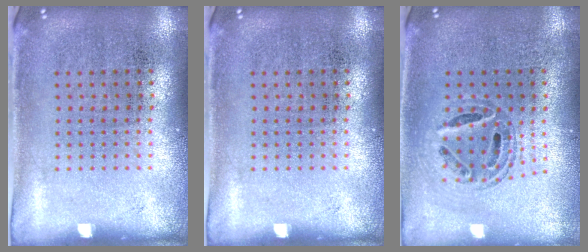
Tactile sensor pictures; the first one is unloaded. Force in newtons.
{"total": 0.0}
{"total": 0.7, "press": 0.7, "slide": 0.1}